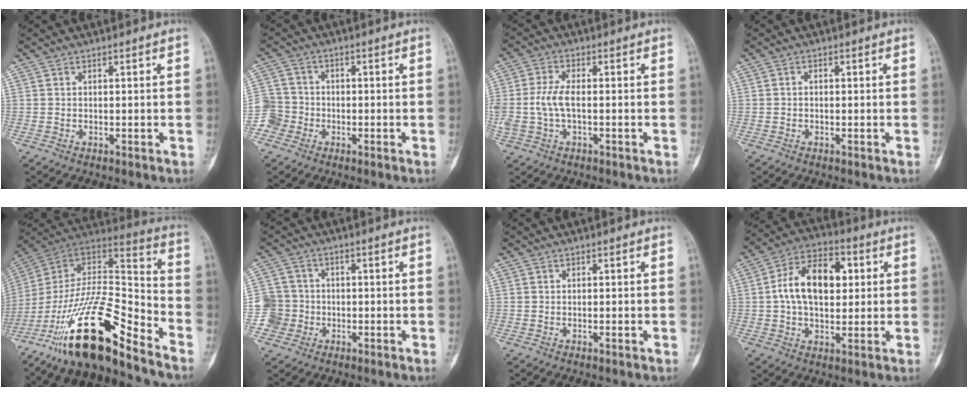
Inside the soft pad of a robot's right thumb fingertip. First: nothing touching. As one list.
[{"total": 5.3, "force": [-2.3, 4.7, 0.5], "torque": [0.014, 0.017, -0.051]}, {"total": 5.8, "force": [-0.5, 2.8, 5.0], "torque": [-0.127, 0.016, -0.010]}, {"total": 0.5, "force": [-0.1, 0.4, 0.3], "torque": [0.000, 0.002, -0.008]}, {"total": 23.2, "force": [-15.8, 6.5, 15.8], "torque": [-0.303, 0.085, -0.278]}, {"total": 5.6, "force": [-1.5, 5.4, 0.3], "torque": [0.023, 0.017, -0.032]}, {"total": 0.6, "force": [-0.2, 0.1, 0.5], "torque": [-0.006, 0.000, -0.003]}, {"total": 14.2, "force": [1.9, 8.8, 11.0], "torque": [-0.164, 0.019, 0.023]}]